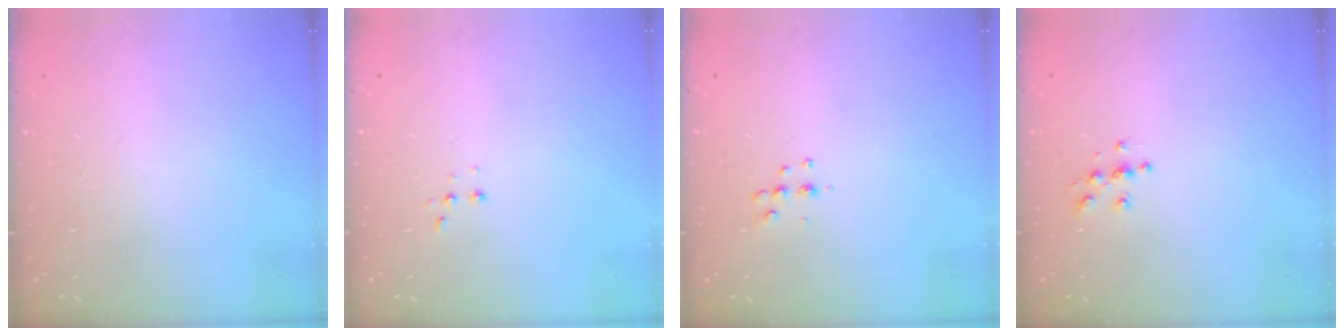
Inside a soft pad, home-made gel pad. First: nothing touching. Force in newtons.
{"total": 2.7, "press": 2.7, "slide": 0.5}
{"total": 5.2, "press": 5.0, "slide": 1.1}
{"total": 5.0, "press": 5.0, "slide": 0.4}